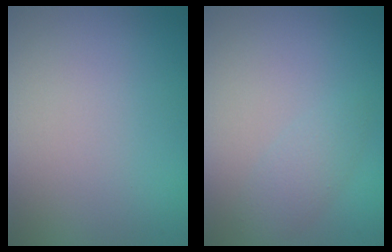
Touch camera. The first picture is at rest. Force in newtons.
{"total": 1.7, "press": 1.7, "slide": 0.1}